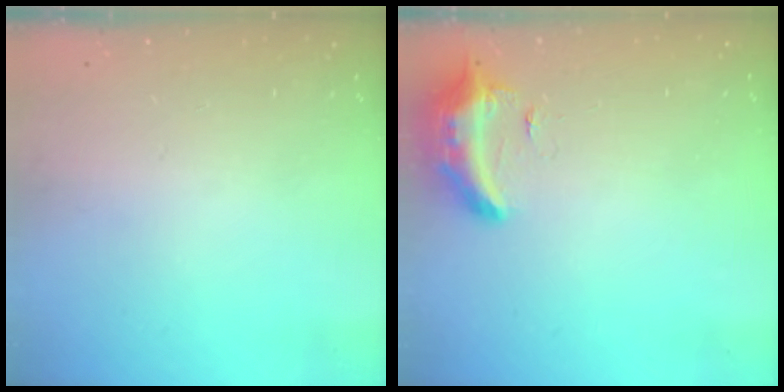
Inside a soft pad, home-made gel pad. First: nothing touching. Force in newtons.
{"total": 10.4, "press": 9.8, "slide": 3.5}